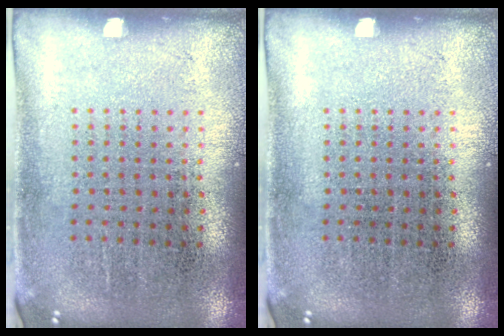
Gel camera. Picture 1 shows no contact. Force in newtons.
{"total": 0.0}